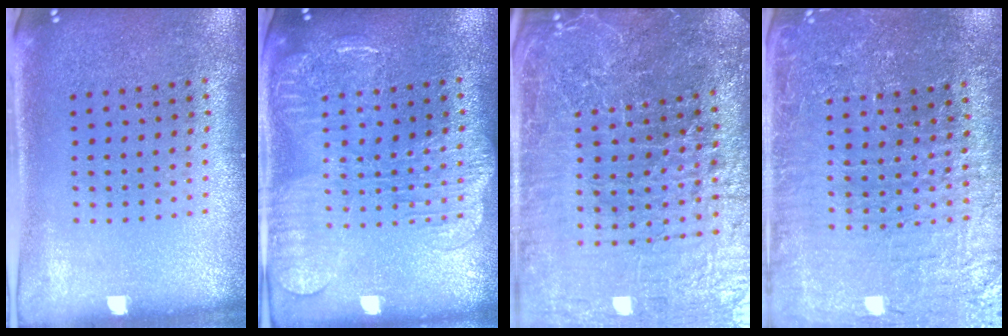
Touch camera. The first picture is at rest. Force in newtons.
{"total": 2.0, "press": 2.0, "slide": 0.4}
{"total": 5.8, "press": 5.4, "slide": 2.1}
{"total": 4.5, "press": 4.3, "slide": 1.4}